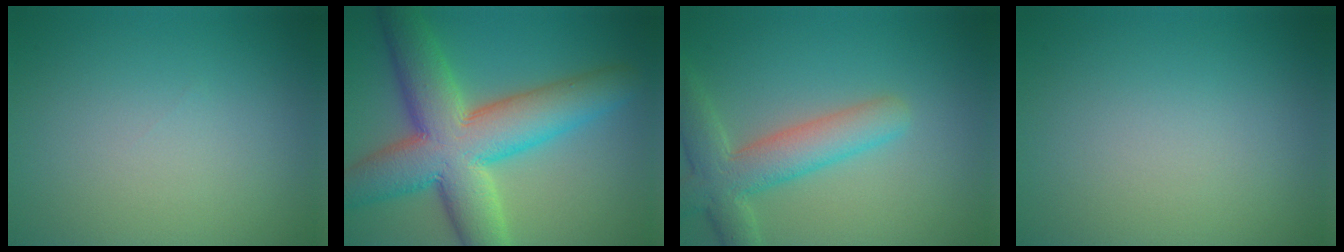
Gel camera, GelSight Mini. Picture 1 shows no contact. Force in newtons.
{"total": 11.8, "press": 11.8, "slide": 0.7}
{"total": 5.4, "press": 5.4, "slide": 0.4}
{"total": 0.0}